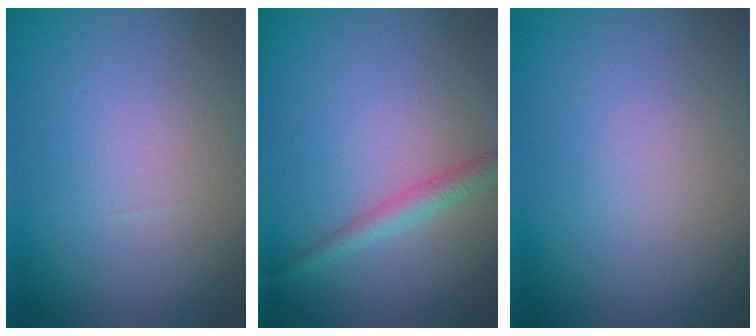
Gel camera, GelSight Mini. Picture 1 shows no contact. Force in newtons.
{"total": 2.0, "press": 2.0, "slide": 0.1}
{"total": 0.0}